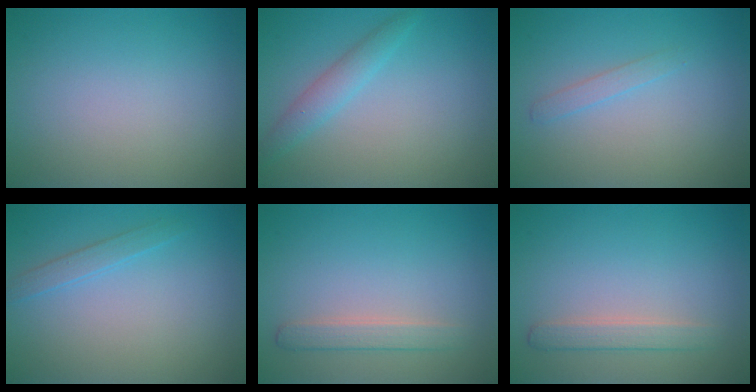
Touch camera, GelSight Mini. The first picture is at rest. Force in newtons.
{"total": 2.1, "press": 2.1, "slide": 0.1}
{"total": 1.0, "press": 1.0, "slide": 0.1}
{"total": 1.3, "press": 1.3, "slide": 0.1}
{"total": 1.8, "press": 1.8, "slide": 0.1}
{"total": 1.8, "press": 1.8, "slide": 0.1}